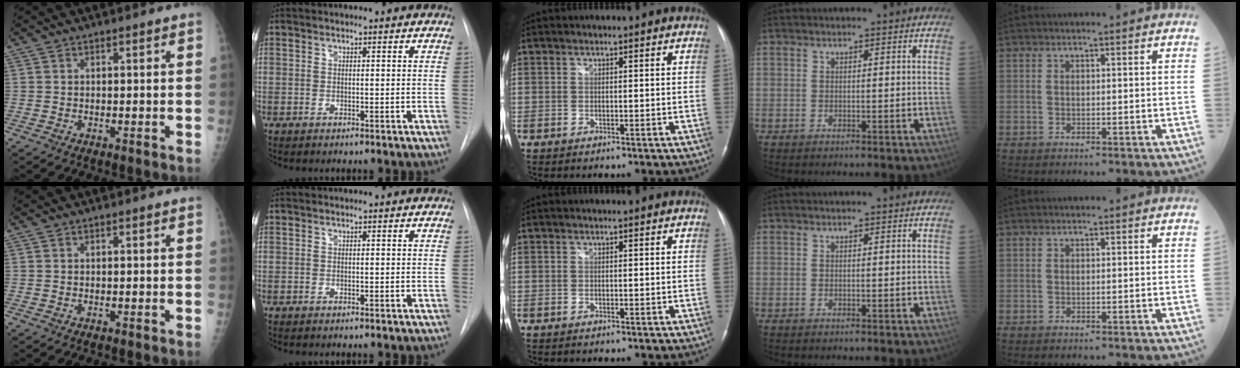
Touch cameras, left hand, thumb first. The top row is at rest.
{}